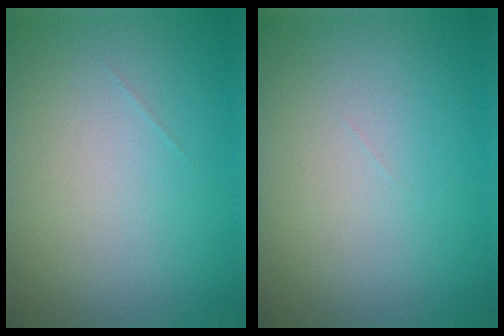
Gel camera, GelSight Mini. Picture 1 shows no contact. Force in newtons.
{"total": 0.0}